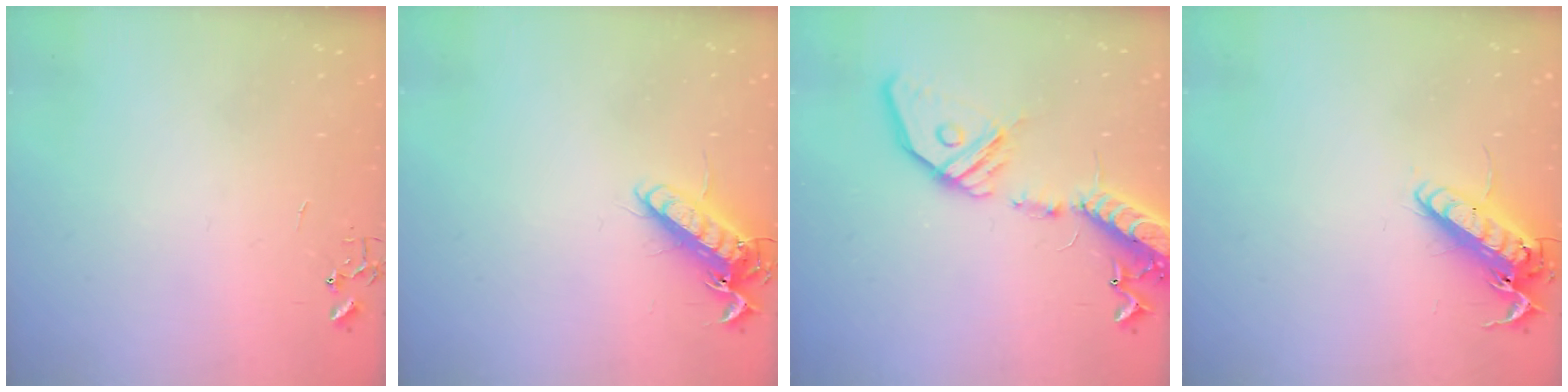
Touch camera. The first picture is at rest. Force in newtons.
{"total": 13.3, "press": 13.2, "slide": 1.8}
{"total": 19.7, "press": 19.4, "slide": 3.9}
{"total": 13.8, "press": 13.7, "slide": 2.0}